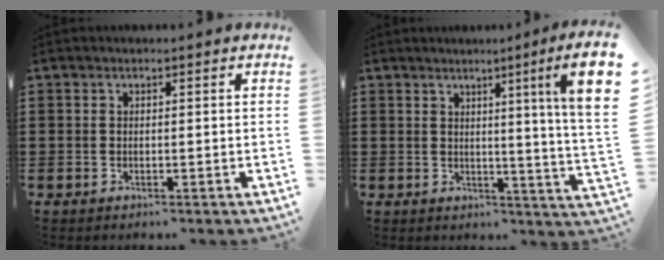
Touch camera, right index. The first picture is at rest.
{"total": 5.8, "force": [1.8, -1.1, 5.4], "torque": [-0.097, -0.023, 0.019]}